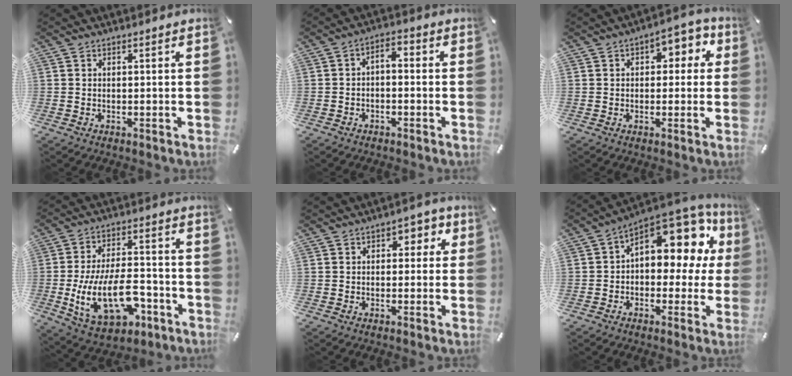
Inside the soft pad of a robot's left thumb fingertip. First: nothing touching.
{"total": 3.4, "force": [-2.4, 1.5, 1.9], "torque": [-0.031, 0.020, -0.047]}
{"total": 5.8, "force": [1.3, 3.8, 4.1], "torque": [-0.036, -0.005, 0.010]}
{"total": 19.9, "force": [-6.0, 11.3, 15.3], "torque": [-0.281, 0.017, -0.092]}
{"total": 3.6, "force": [0.4, 2.6, 2.5], "torque": [-0.020, 0.000, -0.005]}
{"total": 15.3, "force": [7.1, 8.9, 10.2], "torque": [-0.130, -0.058, 0.119]}